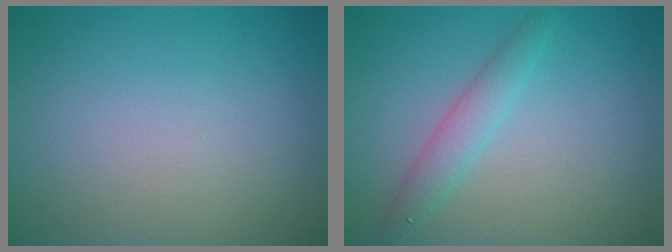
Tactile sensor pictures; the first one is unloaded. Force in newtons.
{"total": 2.2, "press": 2.2, "slide": 0.1}